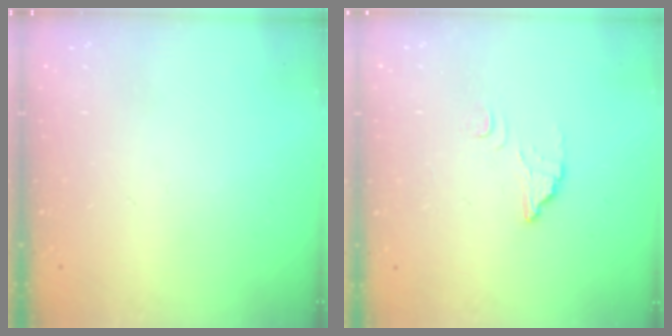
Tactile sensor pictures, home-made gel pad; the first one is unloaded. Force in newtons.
{"total": 4.1, "press": 4.0, "slide": 0.4}